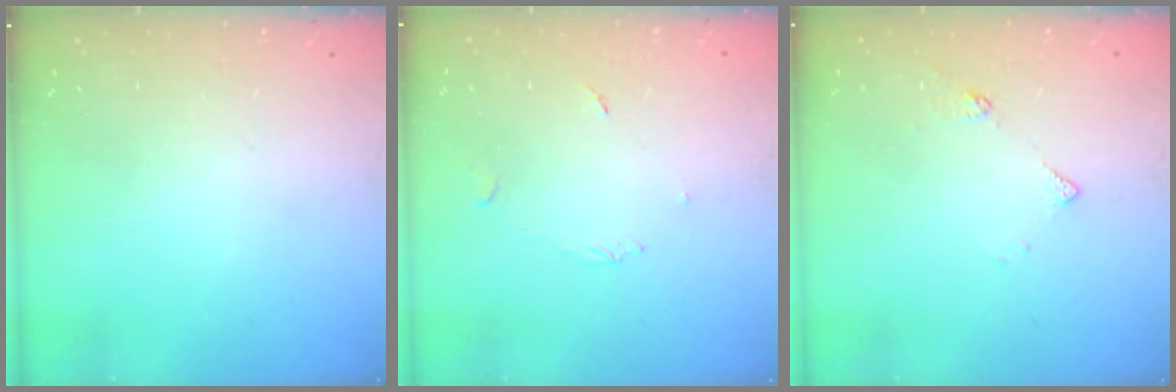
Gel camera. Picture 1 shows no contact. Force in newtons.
{"total": 3.1, "press": 3.1, "slide": 0.4}
{"total": 6.1, "press": 5.9, "slide": 1.3}